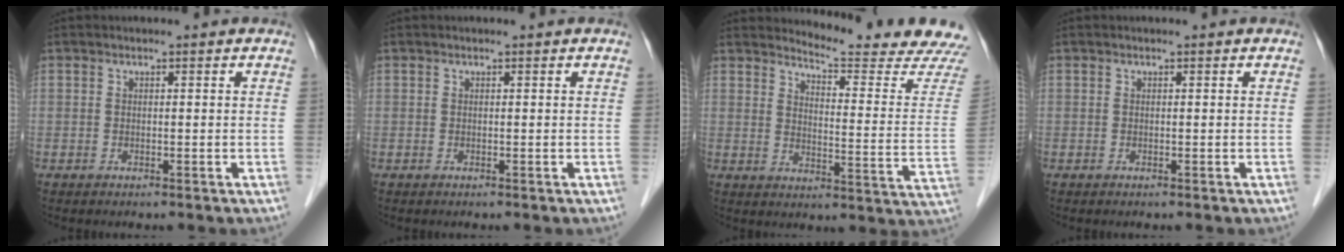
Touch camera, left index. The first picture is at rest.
{"total": 0.0}
{"total": 15.4, "force": [15.1, -1.9, 2.3], "torque": [-0.033, -0.123, 0.173]}
{"total": 0.0}